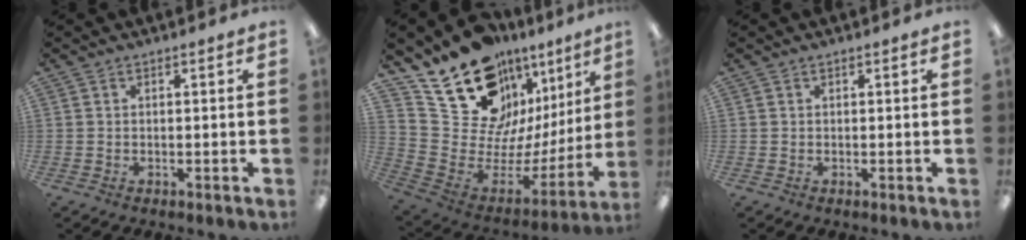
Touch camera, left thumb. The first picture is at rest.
{"total": 18.9, "force": [13.9, 11.2, 6.2], "torque": [-0.099, -0.126, 0.277]}
{"total": 0.0}